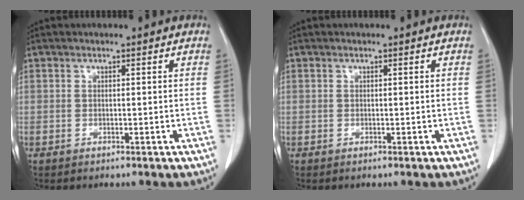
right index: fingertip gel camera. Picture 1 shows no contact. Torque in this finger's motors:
{"motor_torque": [-0.01, 0.02, 0.00, 0.00]}